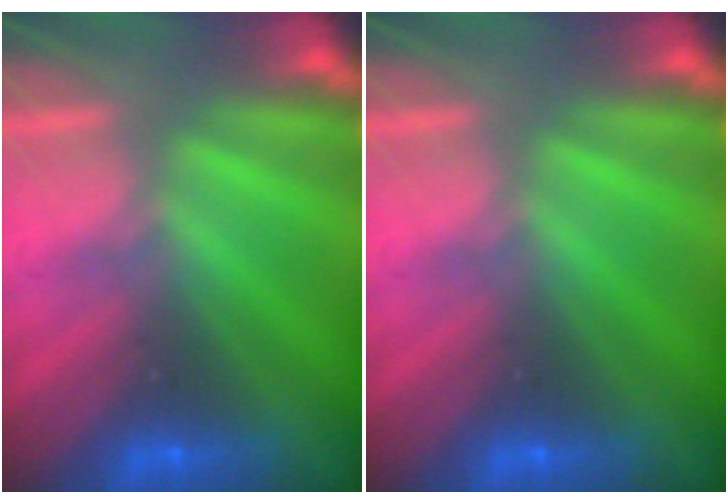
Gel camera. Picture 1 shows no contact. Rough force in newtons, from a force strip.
{"total": 0.0}